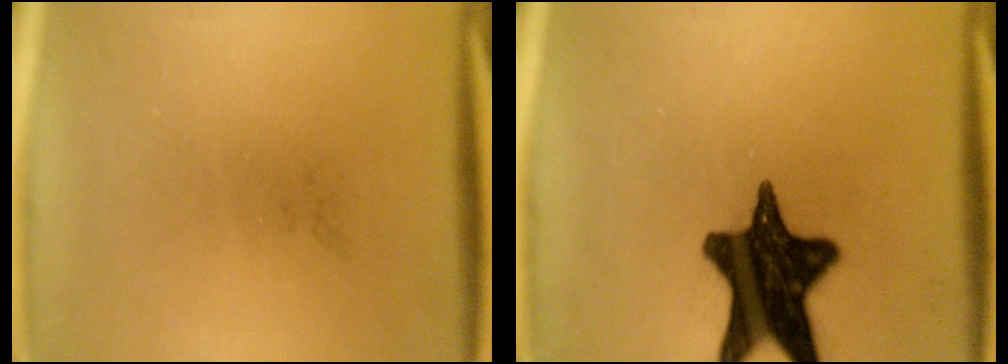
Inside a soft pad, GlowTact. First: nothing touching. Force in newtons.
{"total": 16.5}